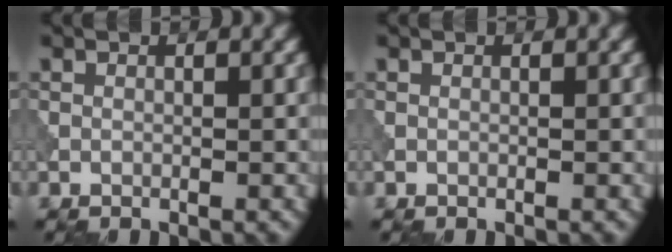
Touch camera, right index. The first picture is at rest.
{"total": 0.0}